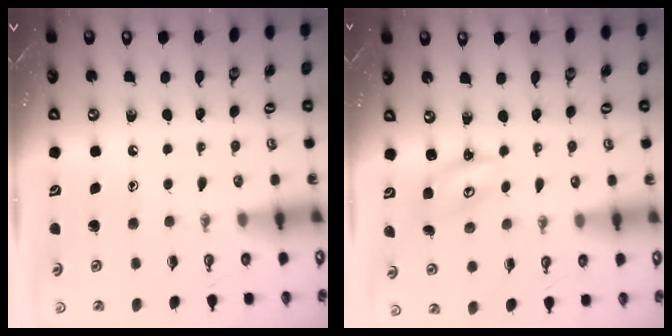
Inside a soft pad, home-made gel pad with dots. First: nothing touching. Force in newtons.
{"total": 3.0, "press": 3.0, "slide": 0.2}